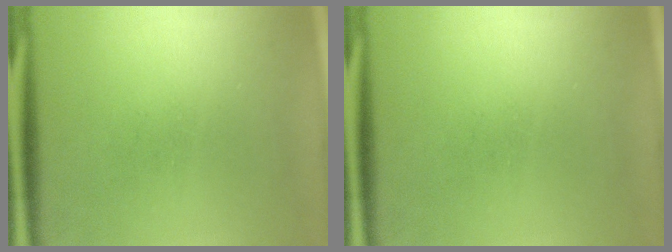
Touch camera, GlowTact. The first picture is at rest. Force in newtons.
{"total": 0.0}